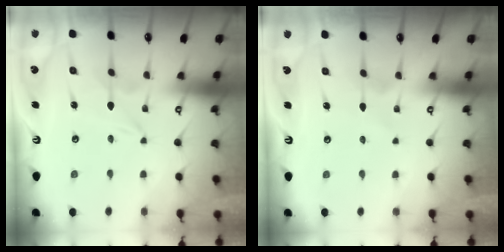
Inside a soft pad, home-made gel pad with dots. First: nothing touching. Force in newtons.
{"total": 2.2, "press": 2.2, "slide": 0.3}